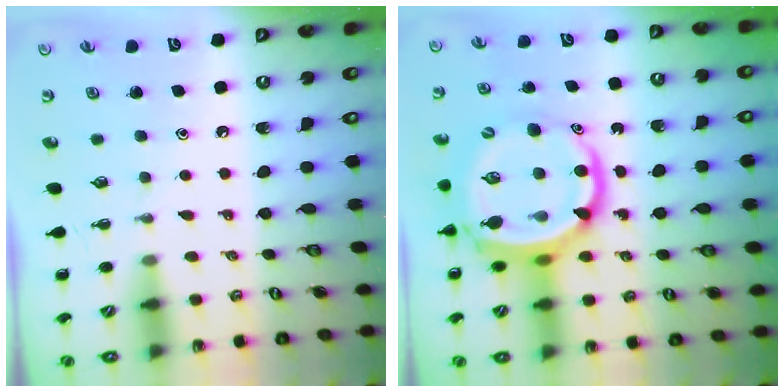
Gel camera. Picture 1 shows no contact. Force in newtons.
{"total": 14.4, "press": 13.9, "slide": 3.8}